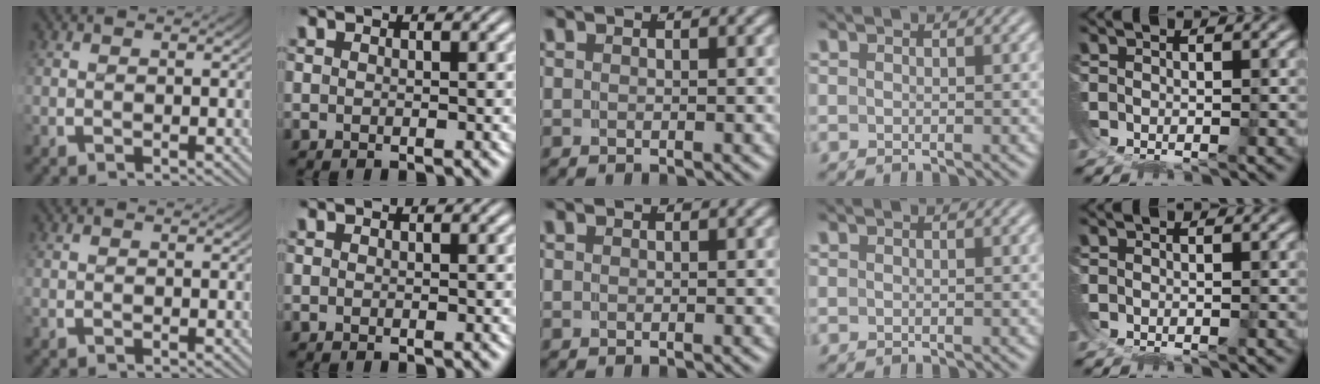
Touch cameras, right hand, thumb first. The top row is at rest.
{}